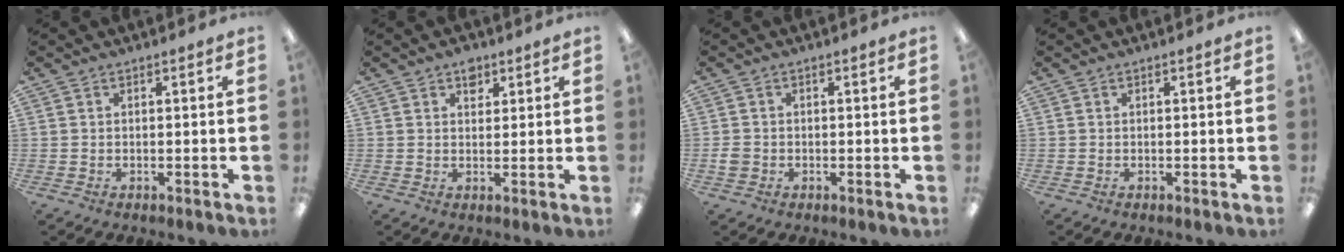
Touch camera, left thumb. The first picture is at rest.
{"total": 3.5, "force": [2.2, 2.3, 1.5], "torque": [-0.002, -0.009, 0.034]}
{"total": 2.3, "force": [-0.6, 1.9, 1.1], "torque": [-0.018, 0.004, -0.010]}
{"total": 0.0}